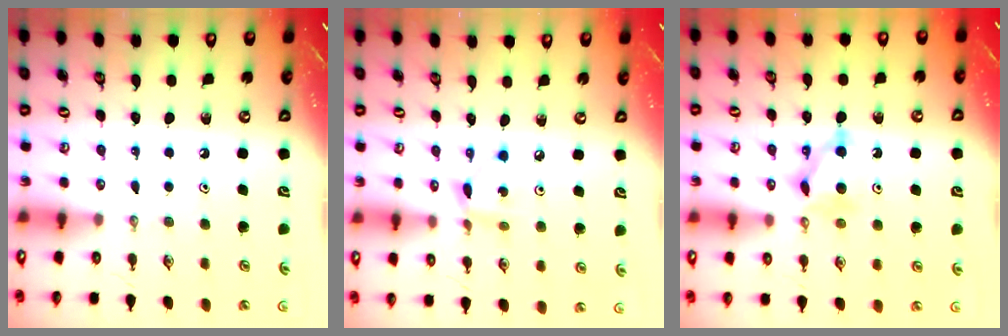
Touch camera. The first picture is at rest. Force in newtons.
{"total": 4.5, "press": 4.5, "slide": 0.1}
{"total": 8.6, "press": 8.6, "slide": 0.4}